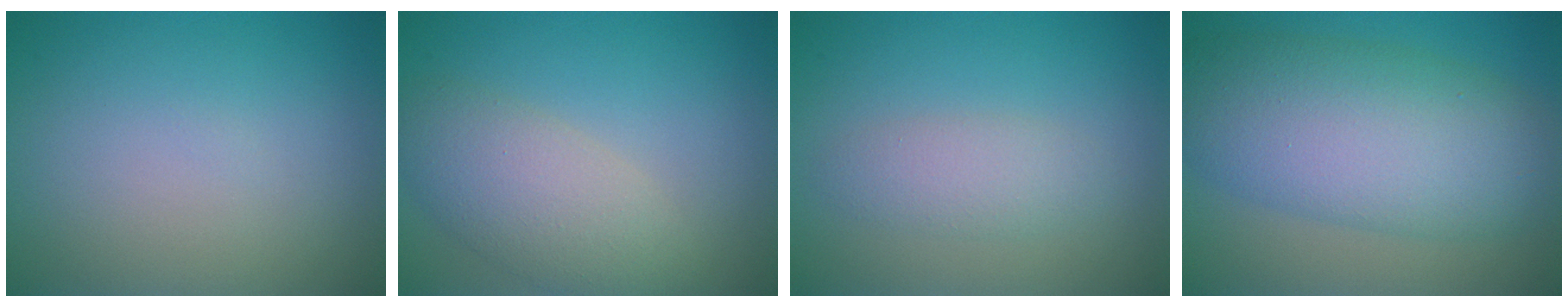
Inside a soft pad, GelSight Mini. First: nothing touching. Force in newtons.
{"total": 5.0, "press": 5.0, "slide": 0.4}
{"total": 2.3, "press": 2.3, "slide": 0.1}
{"total": 10.1, "press": 10.1, "slide": 0.5}